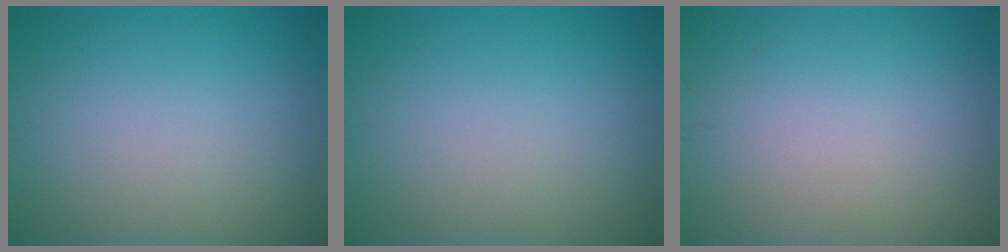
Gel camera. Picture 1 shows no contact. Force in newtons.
{"total": 0.0}
{"total": 0.0}